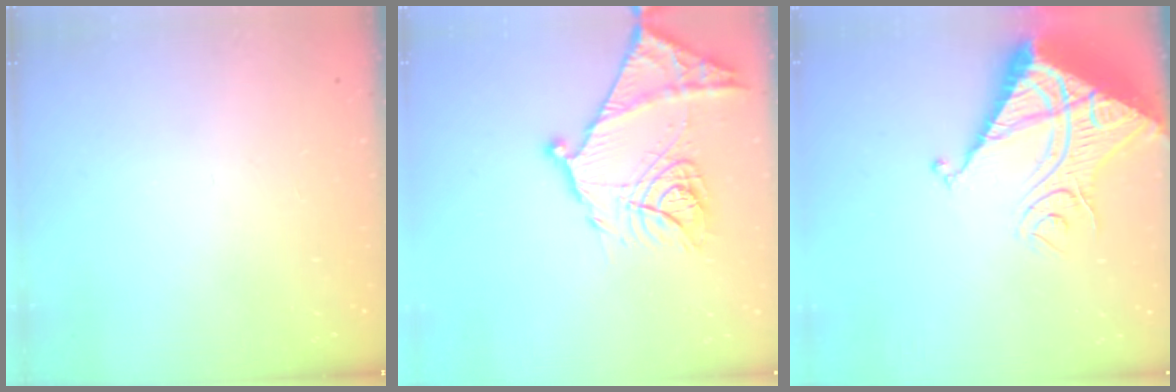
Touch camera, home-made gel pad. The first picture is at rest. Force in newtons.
{"total": 20.5, "press": 20.5, "slide": 1.8}
{"total": 17.4, "press": 17.3, "slide": 2.1}